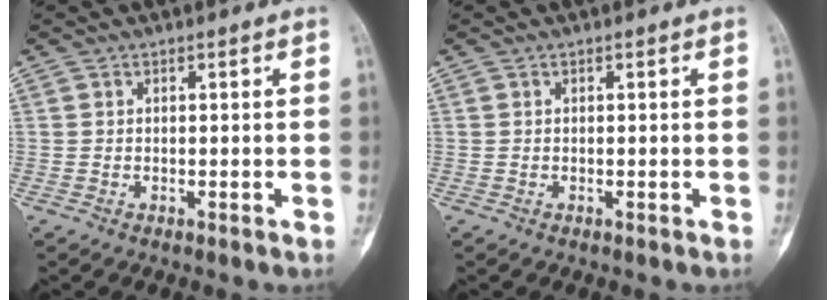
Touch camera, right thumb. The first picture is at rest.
{"total": 0.0}